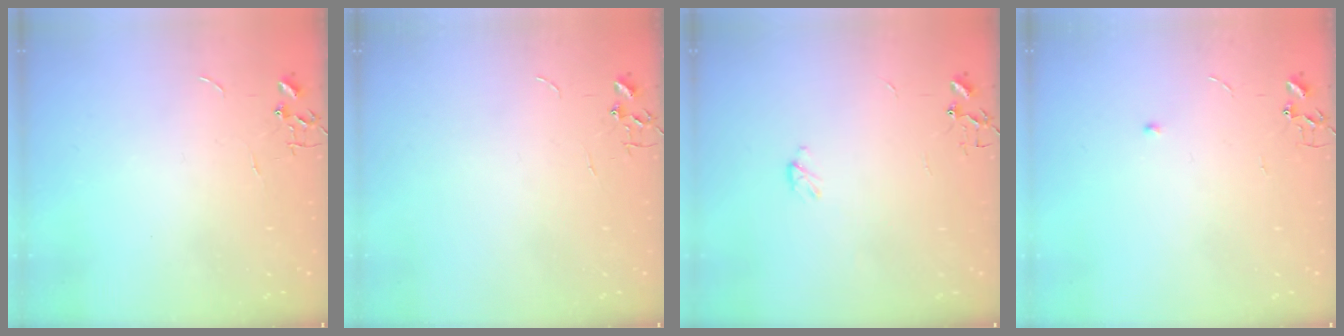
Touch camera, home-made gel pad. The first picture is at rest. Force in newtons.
{"total": 0.0}
{"total": 3.1, "press": 3.1, "slide": 0.5}
{"total": 3.8, "press": 3.7, "slide": 0.7}